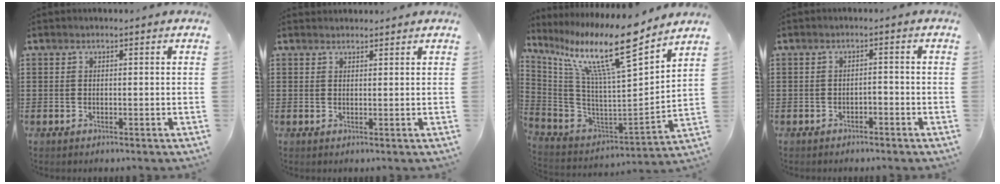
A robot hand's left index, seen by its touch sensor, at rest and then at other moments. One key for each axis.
{"total": 1.2, "fx": 1.2, "fy": 0.2, "fz": 0.1, "tx": -0.003, "ty": 0.000, "tz": 0.024}
{"total": 15.1, "fx": 11.1, "fy": 1.4, "fz": 10.1, "tx": -0.218, "ty": -0.072, "tz": 0.181}
{"total": 1.6, "fx": -1.6, "fy": 0.3, "fz": 0.2, "tx": -0.012, "ty": -0.001, "tz": -0.036}